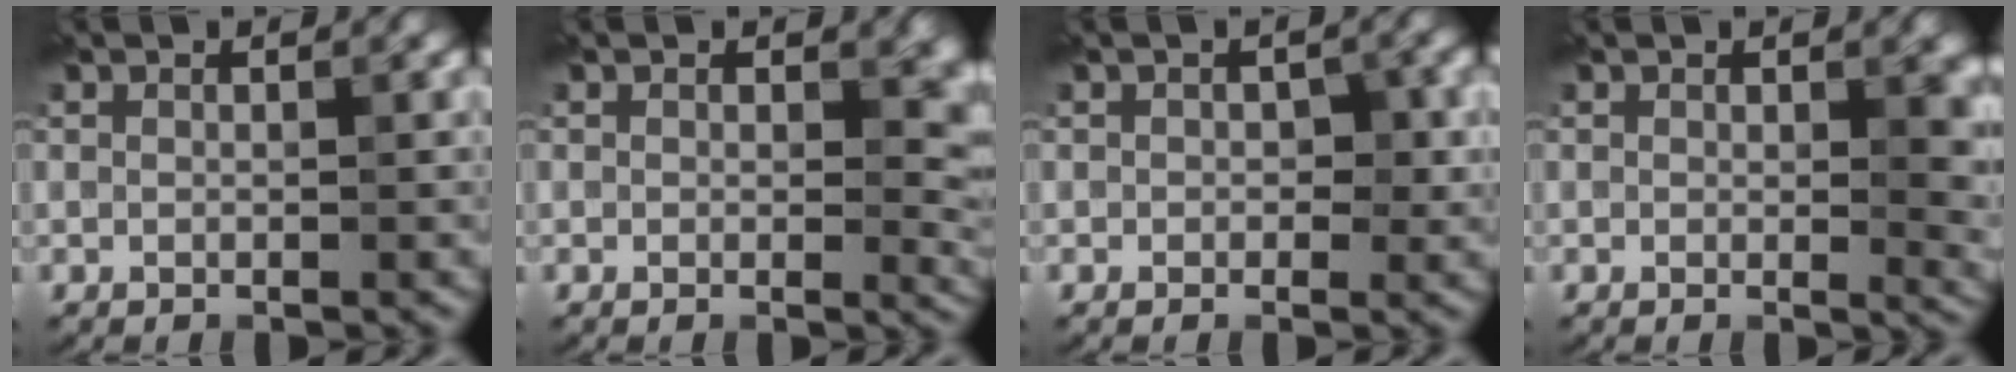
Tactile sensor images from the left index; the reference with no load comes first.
{"total": 4.2, "force": [0.9, 2.5, 3.3], "torque": [-0.025, -0.006, 0.009]}
{"total": 2.1, "force": [0.1, 1.4, 1.5], "torque": [-0.018, -0.002, -0.002]}
{"total": 4.6, "force": [0.7, 1.8, 4.2], "torque": [-0.036, -0.003, 0.011]}